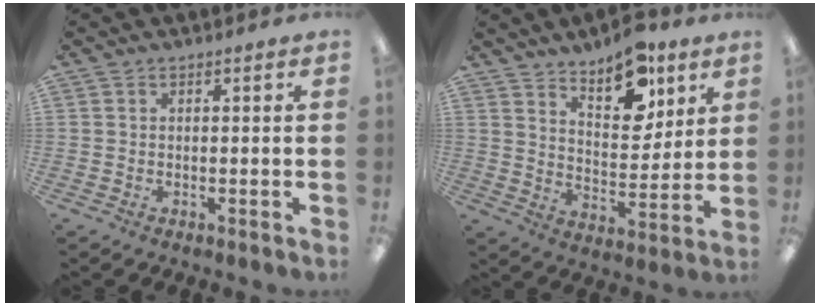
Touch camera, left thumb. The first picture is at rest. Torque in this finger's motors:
{"motor_torque": [0.32, 0.33, 0.34, 0.14, 0.07]}